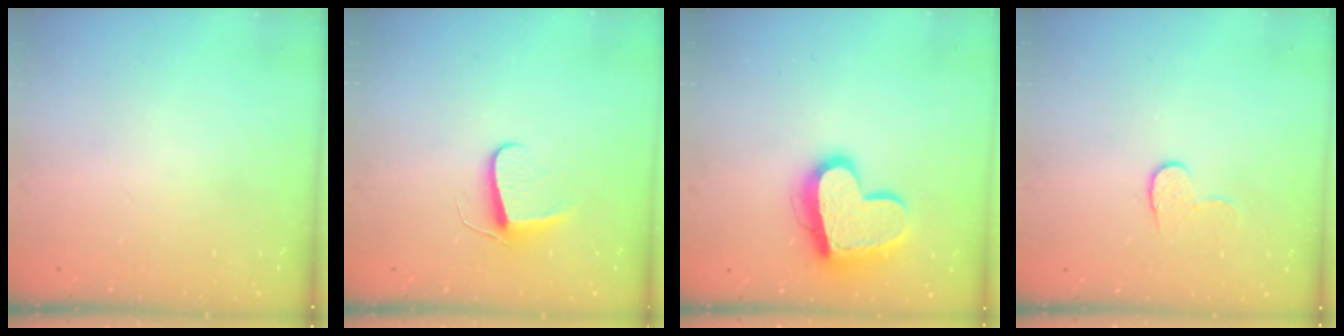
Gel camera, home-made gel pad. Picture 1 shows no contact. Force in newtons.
{"total": 7.3, "press": 7.2, "slide": 0.6}
{"total": 16.5, "press": 16.4, "slide": 1.5}
{"total": 6.3, "press": 6.3, "slide": 0.4}